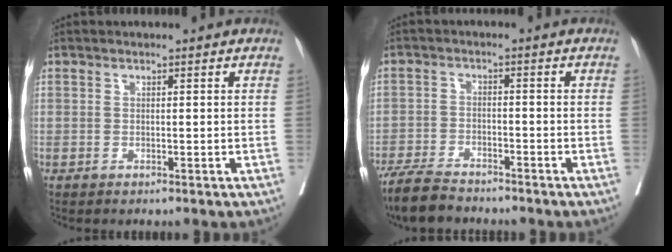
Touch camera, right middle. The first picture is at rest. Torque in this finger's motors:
{"motor_torque": [0.60, -0.62, 0.11, 0.04]}